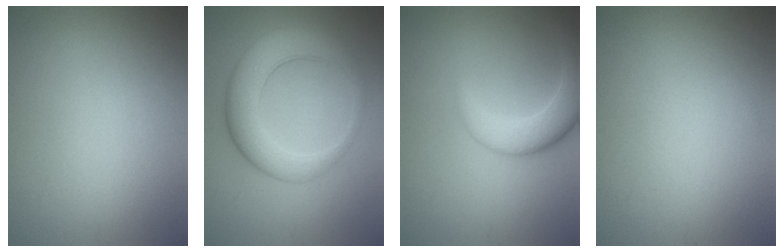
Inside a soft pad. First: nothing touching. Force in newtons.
{"total": 6.3, "press": 6.3, "slide": 0.1}
{"total": 4.6, "press": 4.6, "slide": 0.5}
{"total": 0.0}